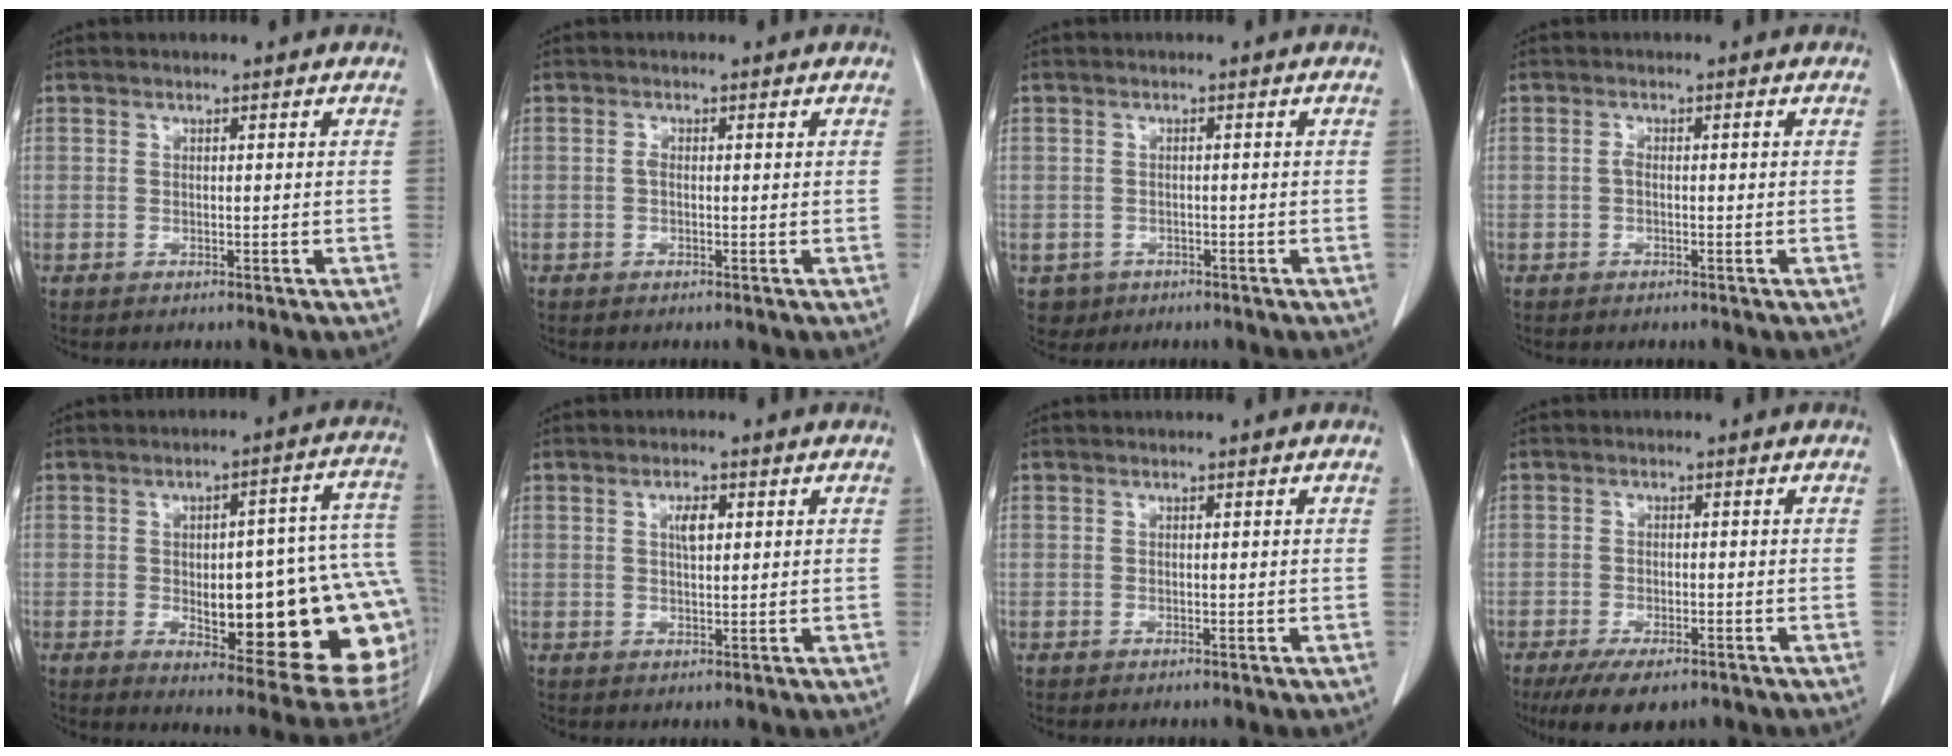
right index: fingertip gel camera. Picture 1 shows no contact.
{"total": 0.9, "force": [0.2, 0.4, 0.8], "torque": [-0.013, 0.003, 0.003]}
{"total": 2.4, "force": [-1.1, 2.2, 0.0], "torque": [0.002, 0.007, -0.012]}
{"total": 1.1, "force": [-0.1, 0.4, 1.0], "torque": [-0.015, 0.004, -0.001]}
{"total": 23.7, "force": [-3.6, 6.1, 22.6], "torque": [-0.201, 0.025, -0.021]}
{"total": 2.6, "force": [0.9, 0.9, 2.3], "torque": [-0.043, 0.000, 0.016]}
{"total": 0.0}
{"total": 6.8, "force": [-4.7, 2.7, 4.0], "torque": [-0.064, -0.010, -0.075]}